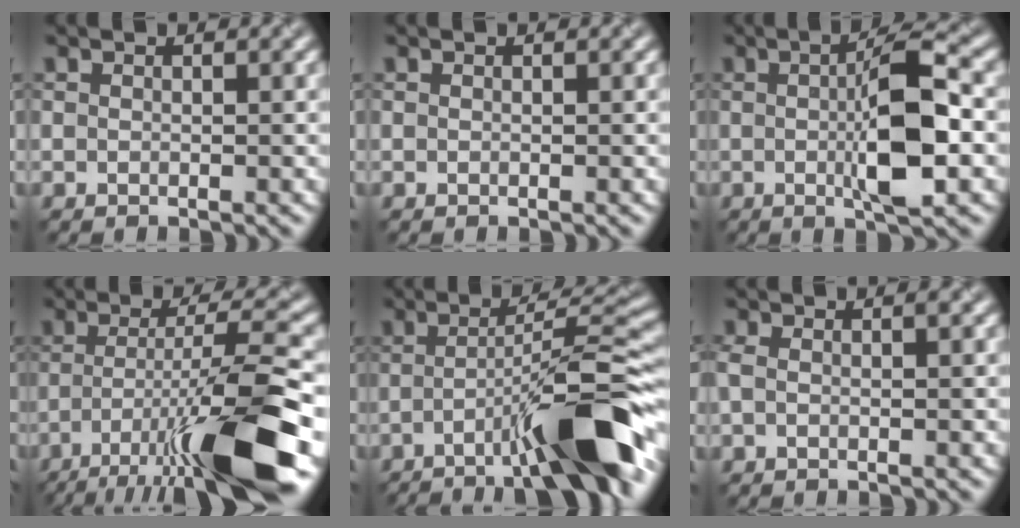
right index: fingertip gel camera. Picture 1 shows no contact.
{"total": 0.0}
{"total": 6.4, "force": [-0.3, 1.1, 6.3], "torque": [-0.109, 0.009, 0.006]}
{"total": 11.9, "force": [-6.6, 1.8, 9.8], "torque": [-0.177, 0.004, -0.097]}
{"total": 10.6, "force": [-5.6, 1.1, 8.9], "torque": [-0.119, 0.030, -0.081]}
{"total": 0.8, "force": [-0.3, 0.1, 0.7], "torque": [-0.017, 0.006, 0.004]}